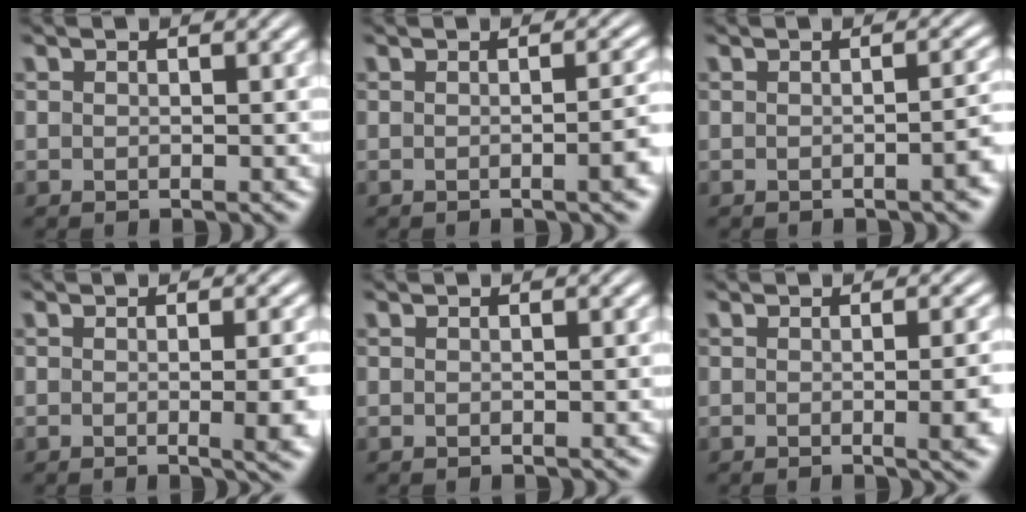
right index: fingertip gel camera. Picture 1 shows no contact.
{"total": 2.1, "force": [-0.9, 0.0, 1.9], "torque": [-0.023, 0.011, -0.018]}
{"total": 1.9, "force": [-1.0, 0.2, 1.6], "torque": [-0.020, 0.012, -0.019]}
{"total": 2.8, "force": [-0.5, 0.0, 2.8], "torque": [-0.028, 0.006, -0.013]}
{"total": 0.0}
{"total": 2.6, "force": [-0.6, 0.1, 2.5], "torque": [-0.025, 0.007, -0.014]}